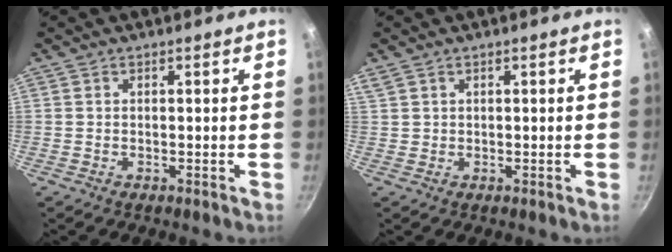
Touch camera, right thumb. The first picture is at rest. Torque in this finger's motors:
{"motor_torque": [0.41, 1.31, 0.26, -0.02, 0.36]}